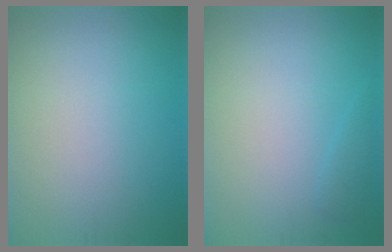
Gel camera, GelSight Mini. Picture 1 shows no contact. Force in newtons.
{"total": 0.9, "press": 0.9, "slide": 0.1}